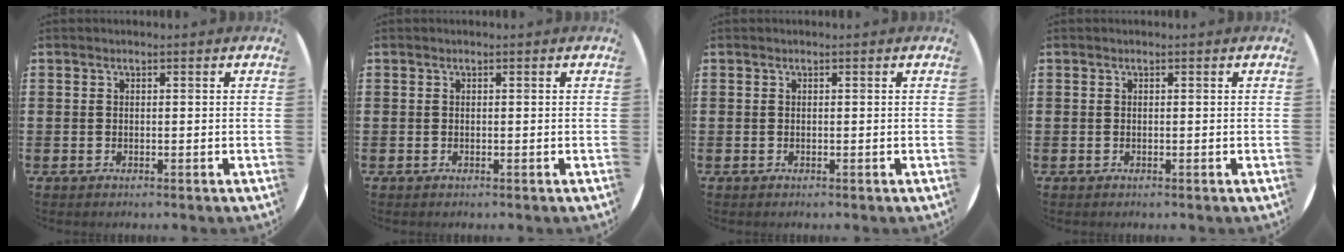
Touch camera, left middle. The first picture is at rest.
{"total": 0.0}
{"total": 0.0}
{"total": 0.0}